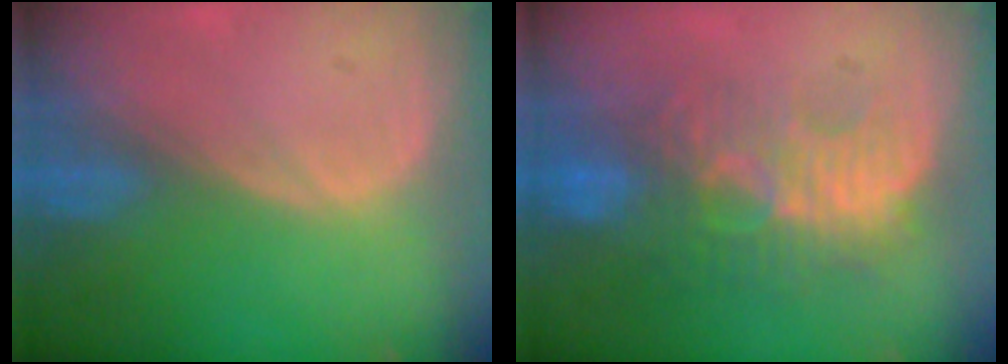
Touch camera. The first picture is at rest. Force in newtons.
{"total": 10.0, "press": 9.2, "slide": 3.8}